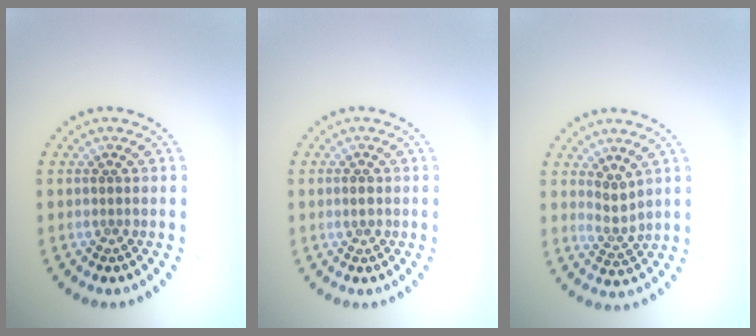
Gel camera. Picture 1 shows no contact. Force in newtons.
{"total": 1.0, "press": 0.9, "slide": 0.3}
{"total": 1.9, "press": 1.4, "slide": 1.3}